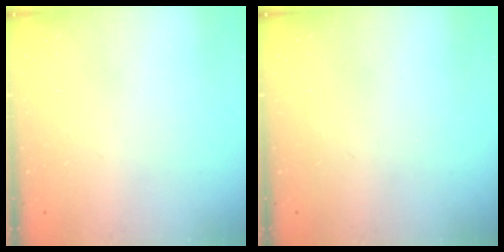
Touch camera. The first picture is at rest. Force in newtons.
{"total": 0.0}